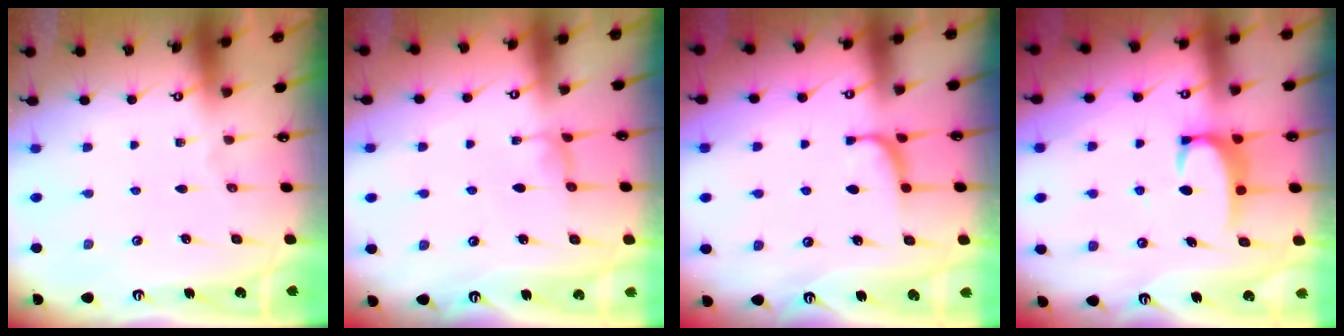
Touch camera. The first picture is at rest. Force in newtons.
{"total": 1.1, "press": 1.0, "slide": 0.3}
{"total": 2.2, "press": 2.2, "slide": 0.3}
{"total": 3.5, "press": 3.4, "slide": 0.7}